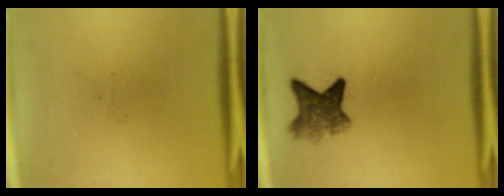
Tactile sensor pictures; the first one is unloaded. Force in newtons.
{"total": 5.7}